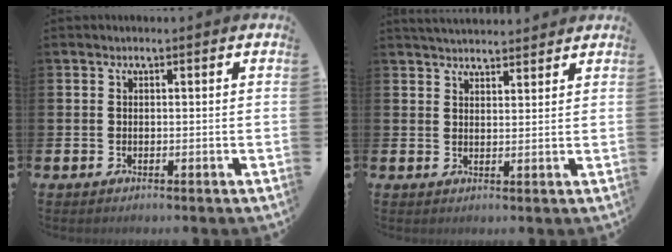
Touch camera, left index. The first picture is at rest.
{"total": 3.4, "force": [3.4, 0.4, 0.2], "torque": [-0.009, -0.014, 0.062]}